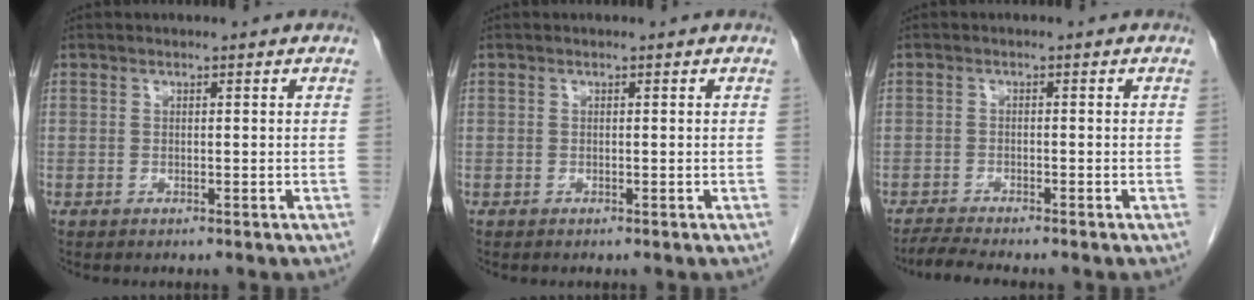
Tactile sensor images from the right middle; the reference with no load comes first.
{"total": 0.0}
{"total": 3.8, "force": [-3.4, -0.3, 1.6], "torque": [-0.034, -0.017, -0.058]}